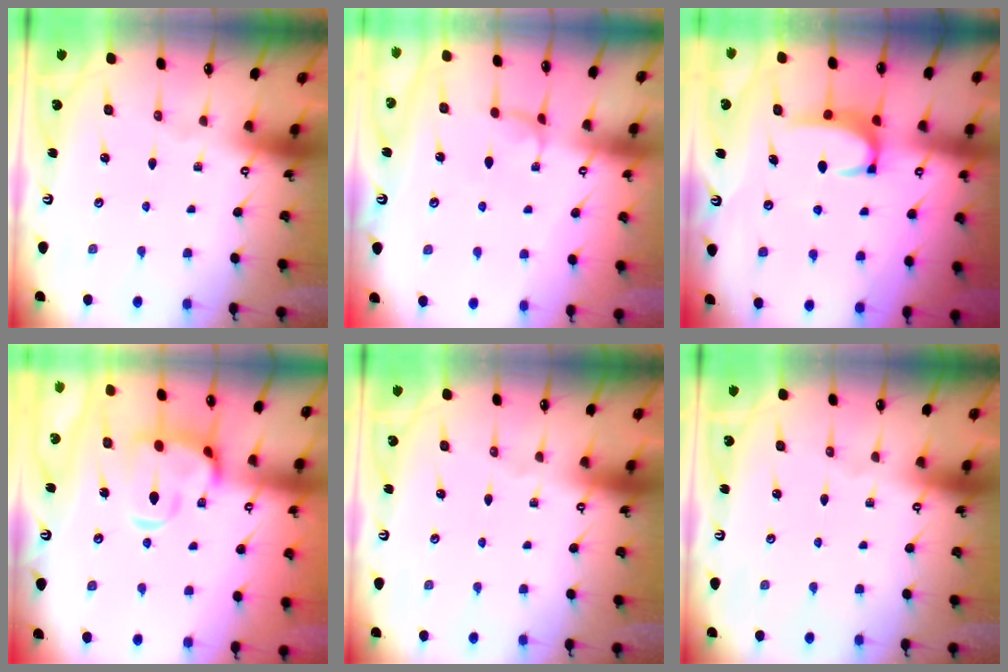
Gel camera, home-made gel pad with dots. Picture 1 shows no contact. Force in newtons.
{"total": 2.3, "press": 2.3, "slide": 0.3}
{"total": 3.0, "press": 3.0, "slide": 0.5}
{"total": 6.8, "press": 6.5, "slide": 1.8}
{"total": 0.0}
{"total": 0.0}